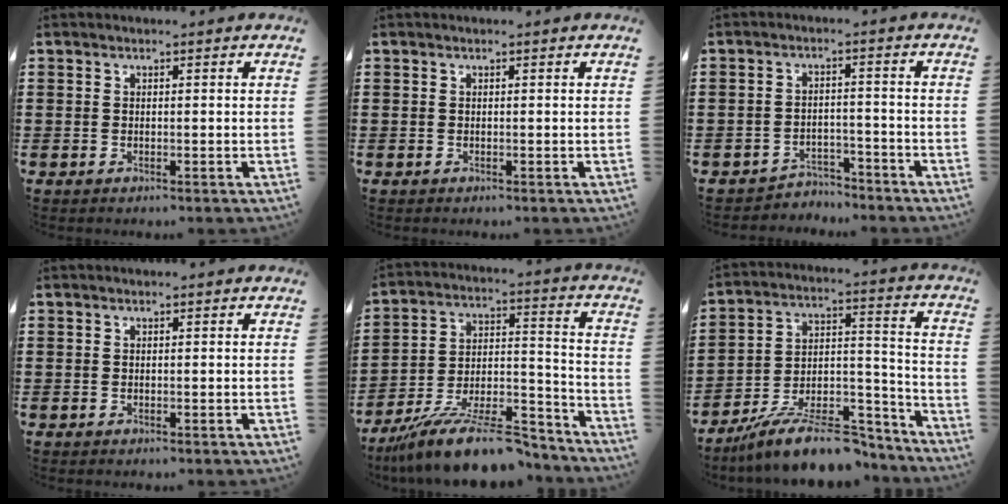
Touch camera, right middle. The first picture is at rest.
{"total": 0.0}
{"total": 3.3, "force": [-3.3, 0.5, -0.1], "torque": [-0.007, 0.002, -0.071]}
{"total": 0.0}
{"total": 15.3, "force": [-12.5, 2.8, 8.2], "torque": [-0.124, 0.047, -0.221]}
{"total": 12.8, "force": [-10.9, 2.5, 6.2], "torque": [-0.094, 0.040, -0.202]}